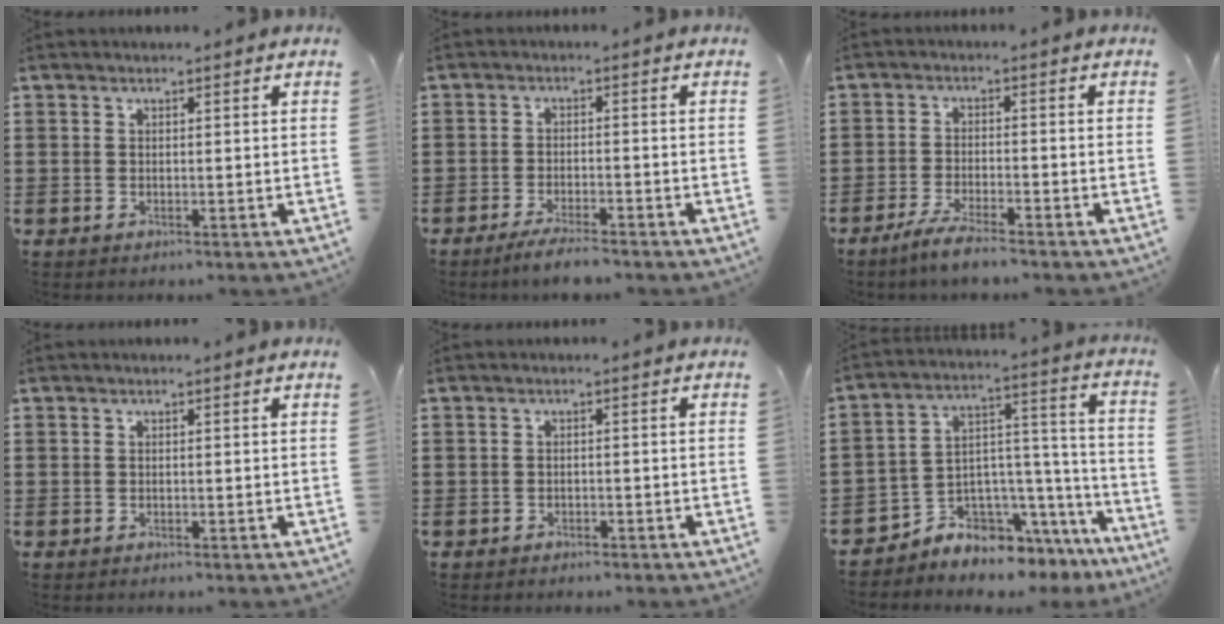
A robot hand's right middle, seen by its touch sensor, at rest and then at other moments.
{"total": 3.3, "force": [-3.0, 0.0, 1.4], "torque": [-0.024, 0.000, -0.056]}
{"total": 4.0, "force": [-3.4, -0.1, 2.0], "torque": [-0.048, -0.009, -0.067]}
{"total": 0.0}
{"total": 0.9, "force": [-0.8, 0.3, 0.0], "torque": [-0.004, 0.000, -0.019]}
{"total": 5.2, "force": [-4.8, 2.1, -0.4], "torque": [0.001, -0.008, -0.091]}